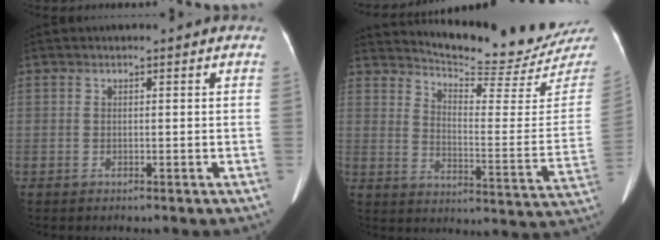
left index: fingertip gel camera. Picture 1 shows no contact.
{"total": 19.9, "force": [19.4, 1.3, 4.4], "torque": [-0.071, -0.101, 0.238]}